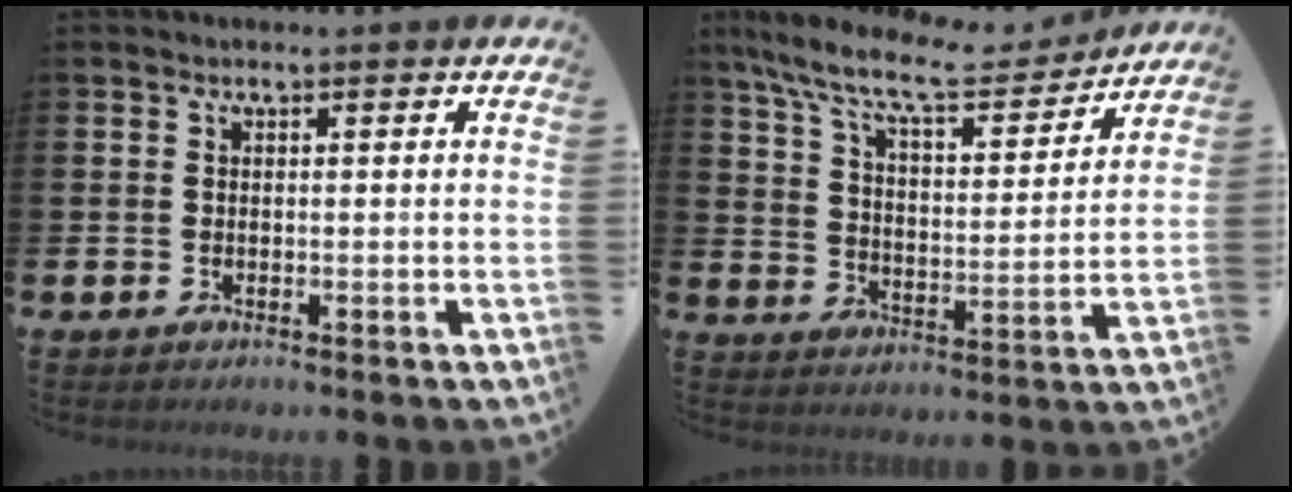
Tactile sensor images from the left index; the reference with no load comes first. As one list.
[{"total": 10.9, "force": [9.4, 2.3, 5.0], "torque": [-0.130, -0.056, 0.158]}]